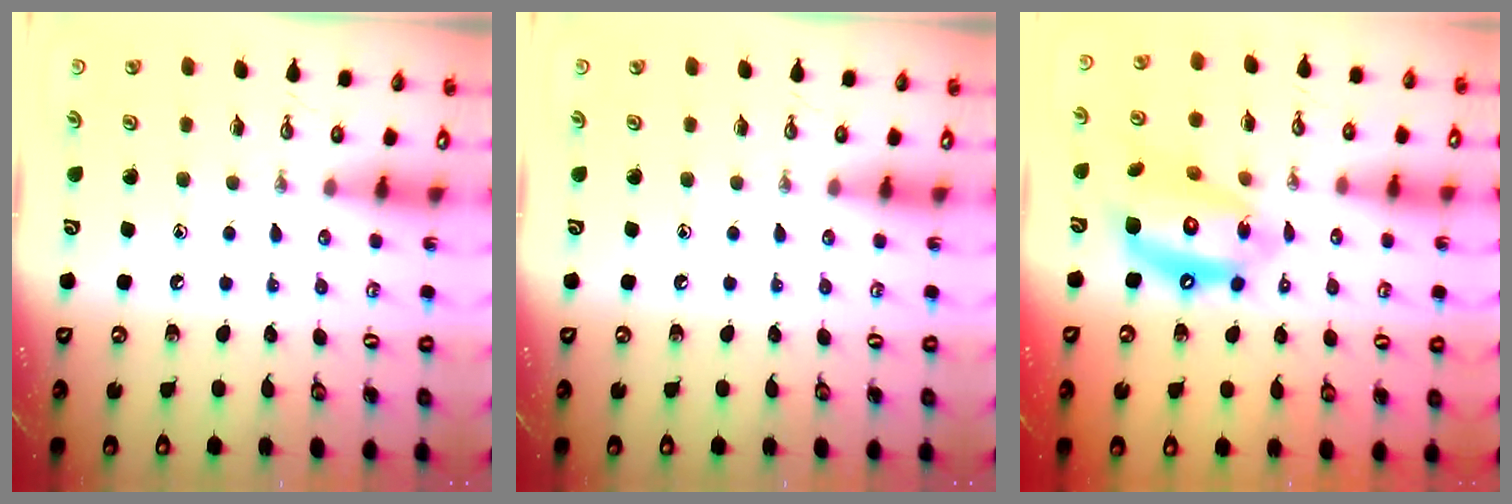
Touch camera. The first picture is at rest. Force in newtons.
{"total": 0.0}
{"total": 15.6, "press": 15.5, "slide": 1.5}